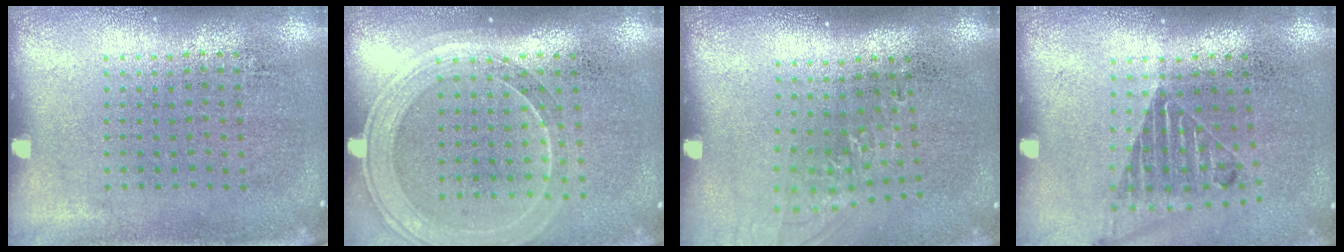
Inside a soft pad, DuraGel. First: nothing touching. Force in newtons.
{"total": 1.7, "press": 1.5, "slide": 0.7}
{"total": 1.3, "press": 1.0, "slide": 0.8}
{"total": 1.2, "press": 1.1, "slide": 0.3}